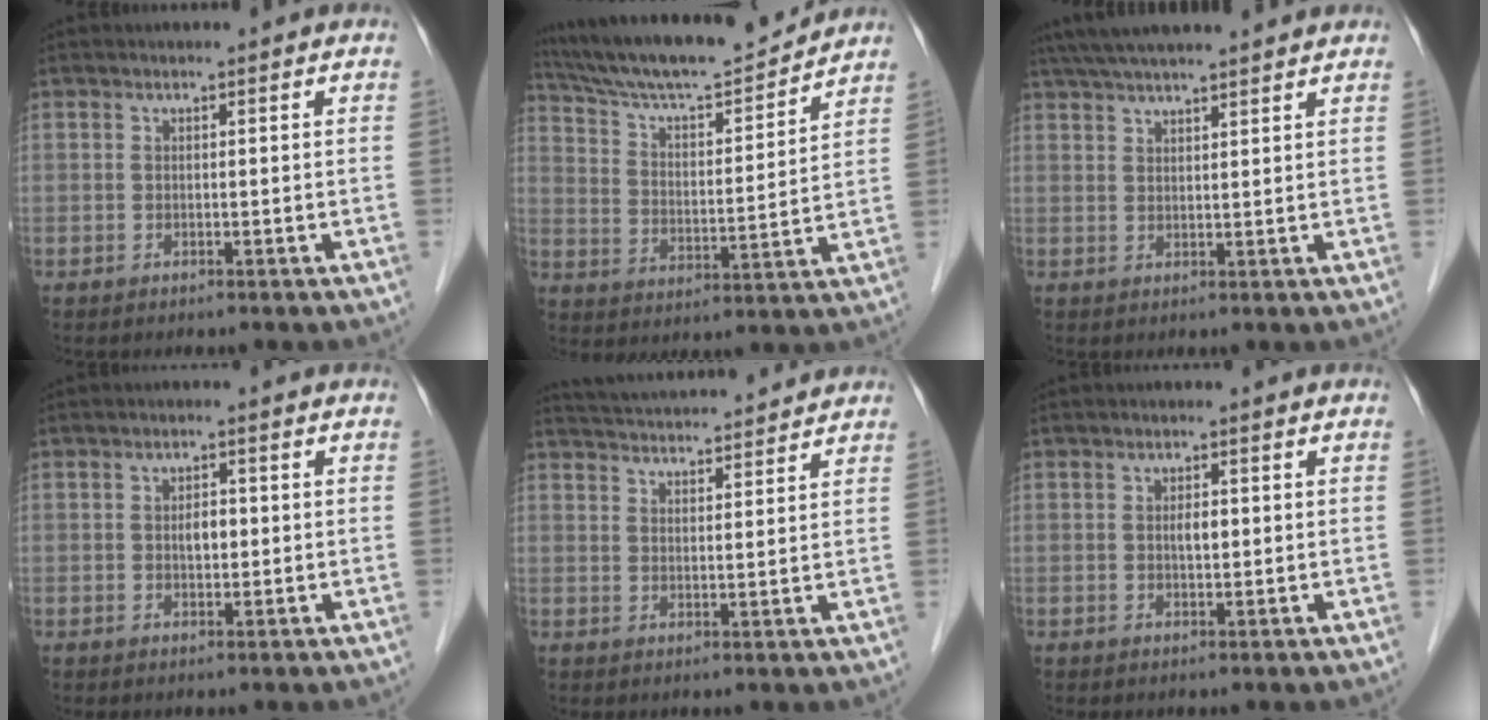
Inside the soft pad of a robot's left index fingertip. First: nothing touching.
{"total": 17.4, "force": [16.1, 1.4, 6.4], "torque": [-0.118, 0.006, 0.264]}
{"total": 12.6, "force": [11.1, 0.9, 6.0], "torque": [-0.105, 0.045, 0.165]}
{"total": 2.3, "force": [0.1, 1.2, 1.9], "torque": [-0.033, 0.002, 0.001]}
{"total": 13.9, "force": [13.2, 1.3, 4.2], "torque": [-0.077, 0.030, 0.193]}
{"total": 1.8, "force": [0.2, 0.8, 1.6], "torque": [-0.029, 0.002, 0.003]}